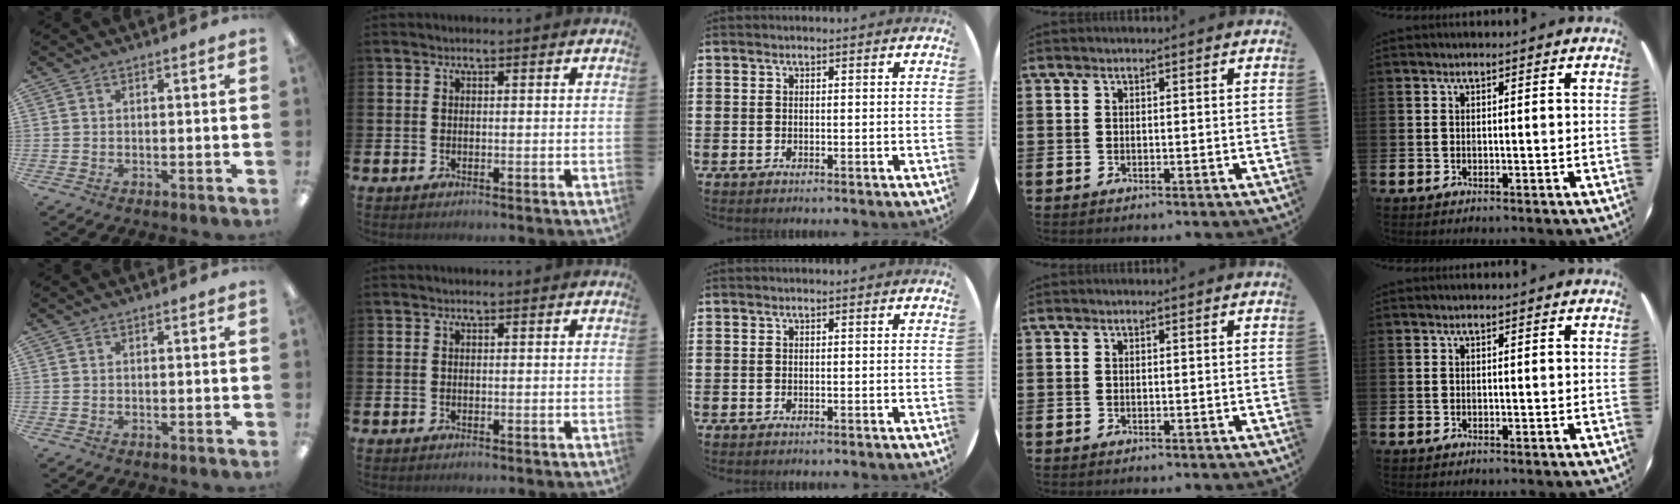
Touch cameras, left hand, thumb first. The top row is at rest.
{}